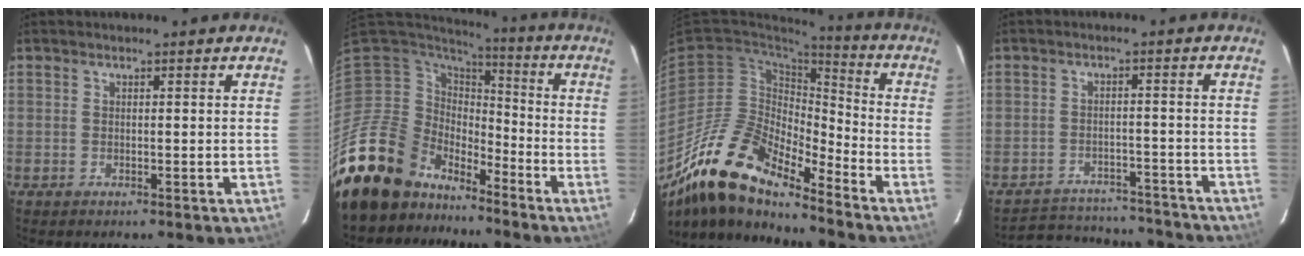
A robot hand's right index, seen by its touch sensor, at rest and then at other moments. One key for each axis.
{"total": 16.7, "fx": -13.9, "fy": 8.6, "fz": 3.1, "tx": -0.083, "ty": 0.017, "tz": -0.245}
{"total": 17.6, "fx": -14.7, "fy": 4.3, "fz": 8.7, "tx": -0.149, "ty": -0.011, "tz": -0.290}
{"total": 16.2, "fx": -14.5, "fy": 5.9, "fz": 3.9, "tx": -0.089, "ty": 0.035, "tz": -0.175}